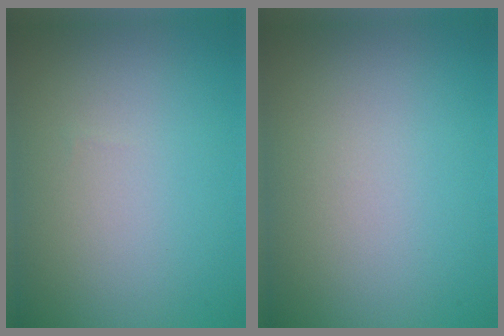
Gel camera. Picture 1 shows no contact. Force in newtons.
{"total": 0.0}